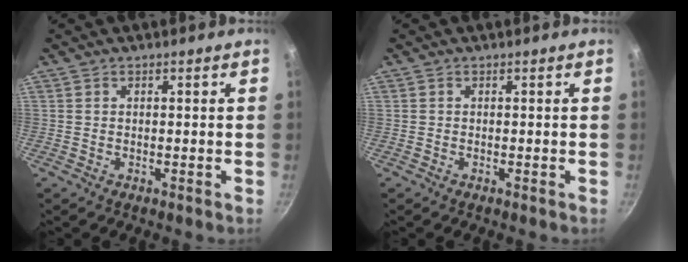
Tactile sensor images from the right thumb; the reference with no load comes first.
{"total": 0.0}